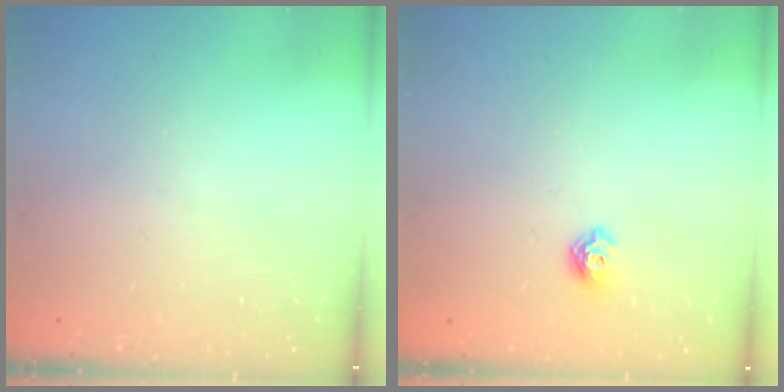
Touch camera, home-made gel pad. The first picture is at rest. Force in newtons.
{"total": 7.3, "press": 7.2, "slide": 0.8}